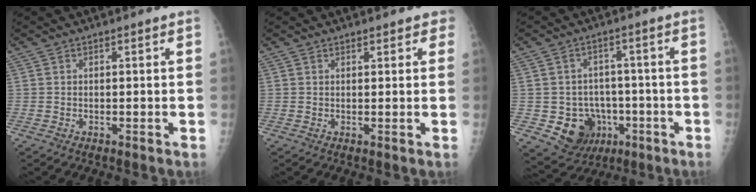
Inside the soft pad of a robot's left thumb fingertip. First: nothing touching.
{"total": 2.4, "force": [1.8, 1.1, 1.0], "torque": [0.013, -0.001, 0.015]}
{"total": 10.1, "force": [-3.0, 9.0, 3.7], "torque": [-0.029, 0.021, -0.032]}